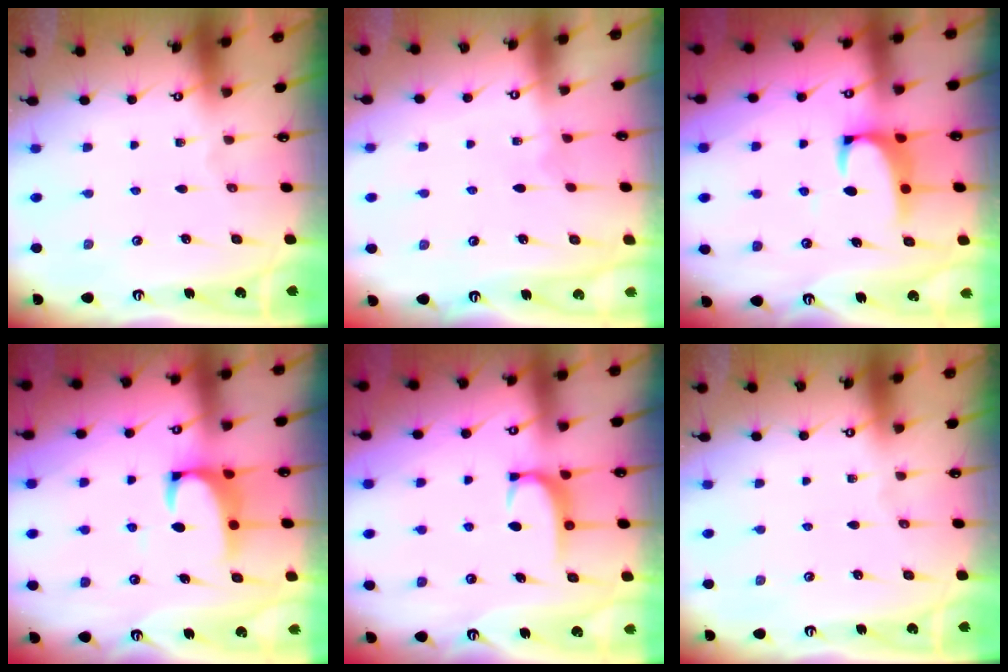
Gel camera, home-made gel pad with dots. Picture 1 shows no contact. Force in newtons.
{"total": 4.2, "press": 4.2, "slide": 0.1}
{"total": 2.1, "press": 1.9, "slide": 0.9}
{"total": 2.3, "press": 2.1, "slide": 1.0}
{"total": 2.1, "press": 2.1, "slide": 0.1}
{"total": 0.0}